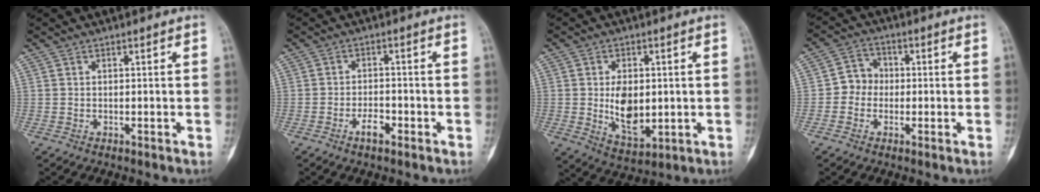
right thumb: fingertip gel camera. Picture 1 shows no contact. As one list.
[{"total": 3.5, "force": [-1.9, 1.5, 2.5], "torque": [-0.038, 0.012, -0.035]}, {"total": 9.7, "force": [-0.1, 5.9, 7.7], "torque": [-0.104, -0.013, 0.012]}, {"total": 4.9, "force": [-0.7, 4.4, 1.9], "torque": [-0.004, 0.015, -0.026]}]